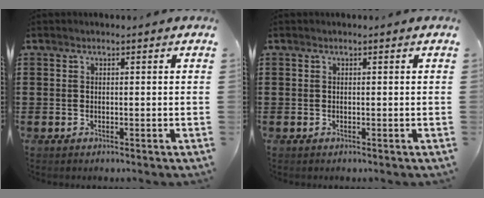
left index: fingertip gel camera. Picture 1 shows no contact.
{"total": 0.0}